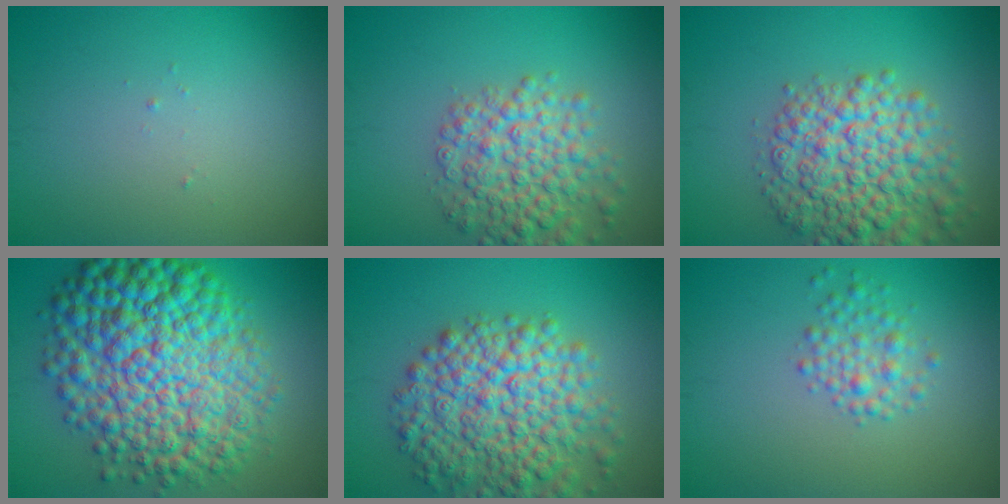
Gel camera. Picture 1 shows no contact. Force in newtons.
{"total": 5.7, "press": 5.7, "slide": 0.2}
{"total": 8.1, "press": 8.1, "slide": 0.3}
{"total": 13.6, "press": 13.6, "slide": 0.1}
{"total": 9.0, "press": 9.0, "slide": 0.4}
{"total": 2.2, "press": 2.2, "slide": 0.1}